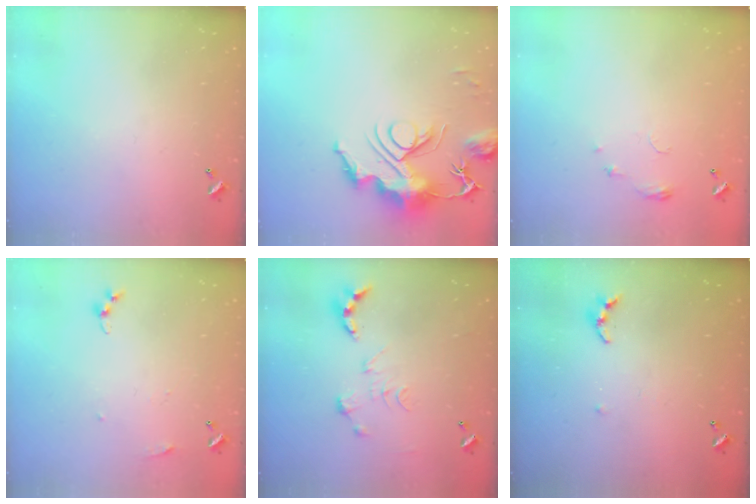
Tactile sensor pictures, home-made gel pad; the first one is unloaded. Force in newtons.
{"total": 13.8, "press": 13.7, "slide": 0.8}
{"total": 4.5, "press": 4.5, "slide": 0.6}
{"total": 5.1, "press": 5.0, "slide": 0.6}
{"total": 0.0}
{"total": 4.3, "press": 4.3, "slide": 0.4}